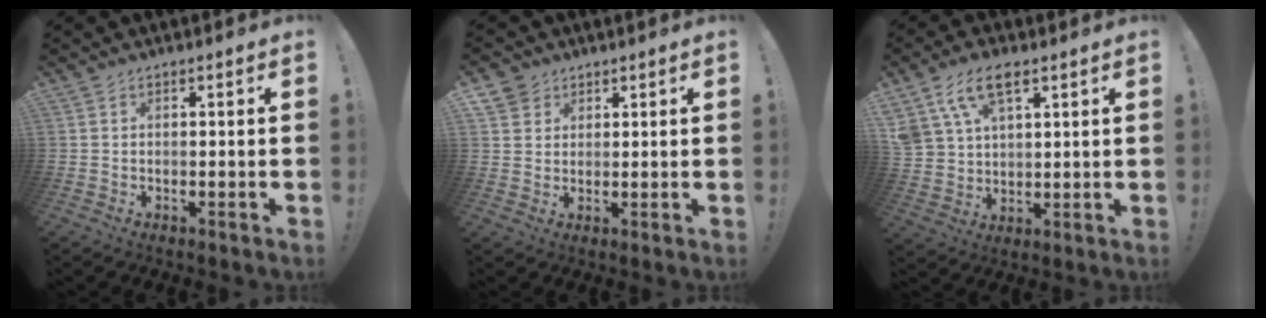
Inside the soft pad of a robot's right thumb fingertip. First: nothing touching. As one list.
[{"total": 4.5, "force": [2.8, 3.5, 0.5], "torque": [-0.008, -0.016, 0.053]}, {"total": 11.7, "force": [6.4, 6.8, 7.0], "torque": [-0.141, -0.016, 0.125]}]